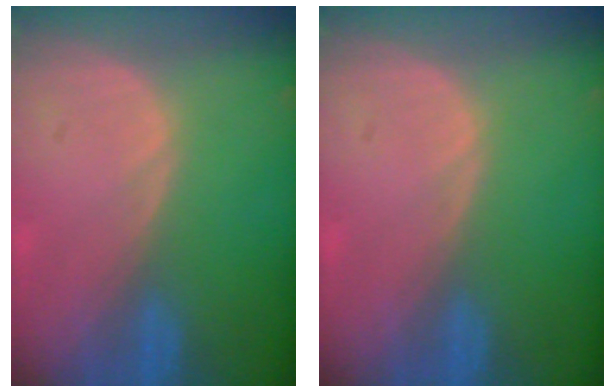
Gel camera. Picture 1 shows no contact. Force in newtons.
{"total": 0.0}